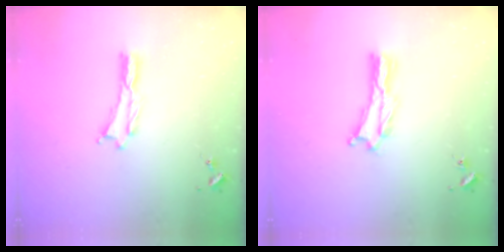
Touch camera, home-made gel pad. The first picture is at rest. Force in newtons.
{"total": 0.7, "press": 0.6, "slide": 0.2}